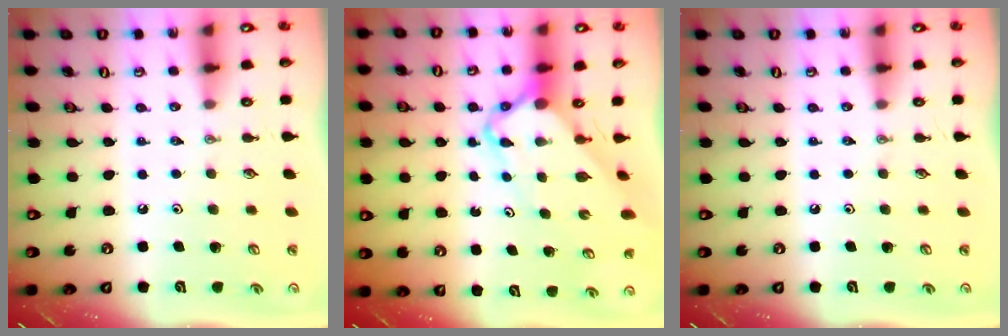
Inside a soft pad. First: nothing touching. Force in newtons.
{"total": 7.2, "press": 7.1, "slide": 0.6}
{"total": 0.0}